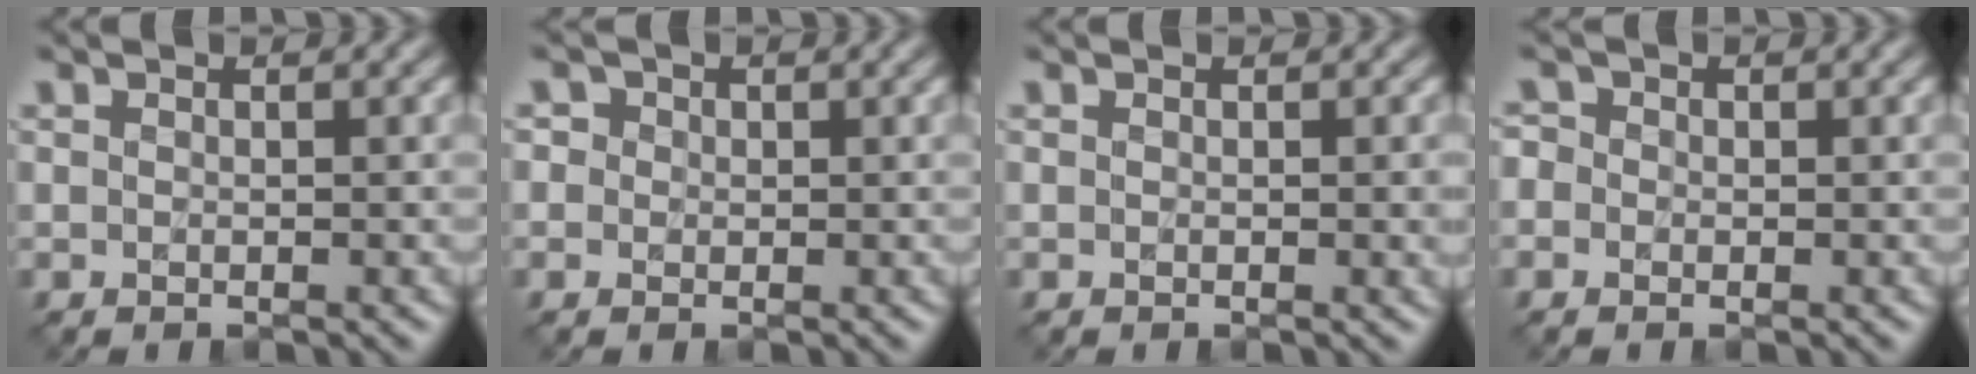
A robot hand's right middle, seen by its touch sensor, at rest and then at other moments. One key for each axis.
{"total": 1.7, "fx": 0.7, "fy": 1.5, "fz": 0.6, "tx": -0.003, "ty": 0.006, "tz": -0.004}
{"total": 1.3, "fx": 0.0, "fy": 0.2, "fz": 1.3, "tx": -0.014, "ty": -0.002, "tz": -0.001}
{"total": 1.2, "fx": 0.0, "fy": 1.2, "fz": 0.4, "tx": -0.006, "ty": 0.002, "tz": -0.013}